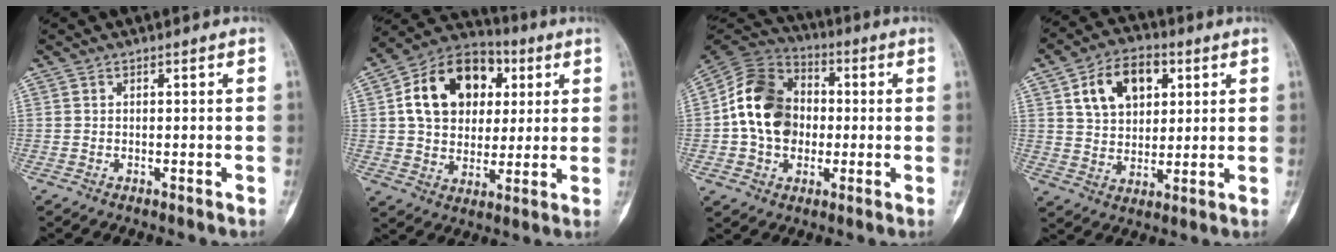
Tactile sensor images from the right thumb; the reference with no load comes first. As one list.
[{"total": 18.4, "force": [4.6, 13.6, 11.5], "torque": [-0.162, 0.009, 0.074]}, {"total": 15.9, "force": [-0.3, 12.5, 9.9], "torque": [-0.147, 0.027, -0.015]}, {"total": 12.6, "force": [4.6, 8.5, 8.1], "torque": [-0.101, -0.005, 0.079]}]